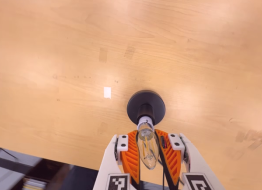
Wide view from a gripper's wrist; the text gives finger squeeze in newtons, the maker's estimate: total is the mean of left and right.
{"total": 21.0, "left": 19.6, "right": 22.5}